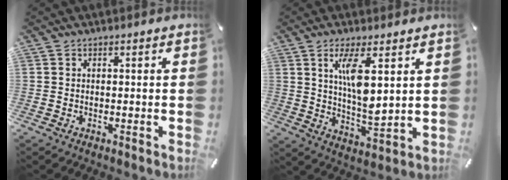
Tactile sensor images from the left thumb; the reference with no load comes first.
{"total": 10.0, "force": [4.0, 3.0, 8.6], "torque": [-0.157, -0.022, 0.065]}